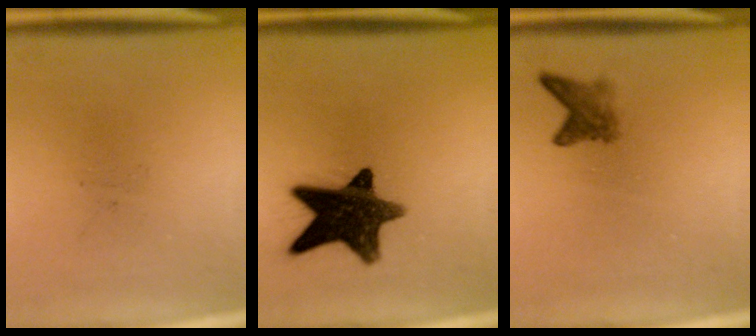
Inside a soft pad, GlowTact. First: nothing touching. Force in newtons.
{"total": 14.1}
{"total": 2.3}